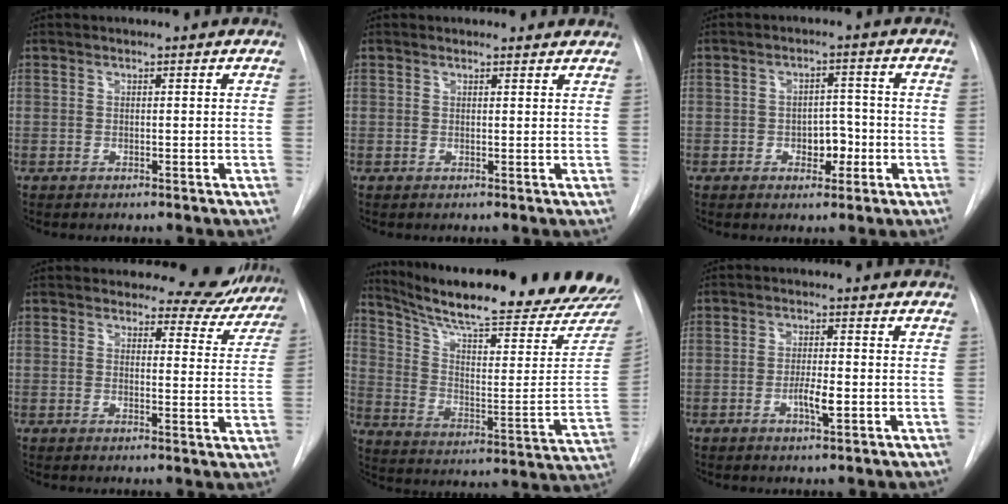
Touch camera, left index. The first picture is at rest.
{"total": 2.0, "force": [1.9, 0.6, -0.1], "torque": [-0.005, -0.005, 0.009]}
{"total": 4.3, "force": [-1.4, 2.6, 3.1], "torque": [-0.034, 0.008, -0.016]}
{"total": 8.4, "force": [7.9, 2.5, 0.7], "torque": [0.015, -0.033, 0.076]}
{"total": 28.8, "force": [25.8, 2.2, 12.8], "torque": [-0.201, -0.099, 0.342]}
{"total": 3.6, "force": [-1.1, 0.6, 3.4], "torque": [-0.061, -0.001, -0.018]}